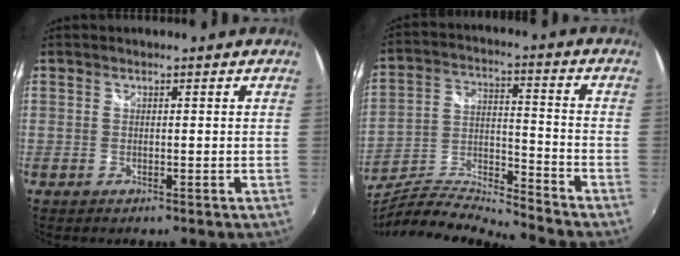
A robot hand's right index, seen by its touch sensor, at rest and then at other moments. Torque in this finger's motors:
{"motor_torque": [0.06, -0.12, -0.83, -0.12]}